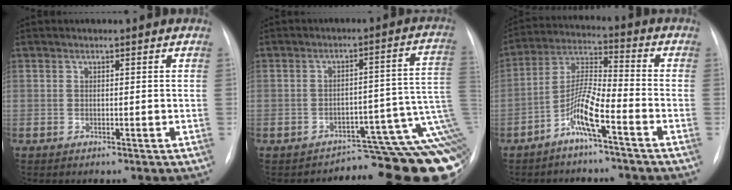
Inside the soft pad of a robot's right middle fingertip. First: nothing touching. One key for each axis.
{"total": 11.8, "fx": -8.6, "fy": 2.9, "fz": 7.5, "tx": -0.018, "ty": 0.073, "tz": -0.091}
{"total": 7.5, "fx": -4.2, "fy": 0.5, "fz": 6.2, "tx": -0.137, "ty": 0.012, "tz": -0.085}